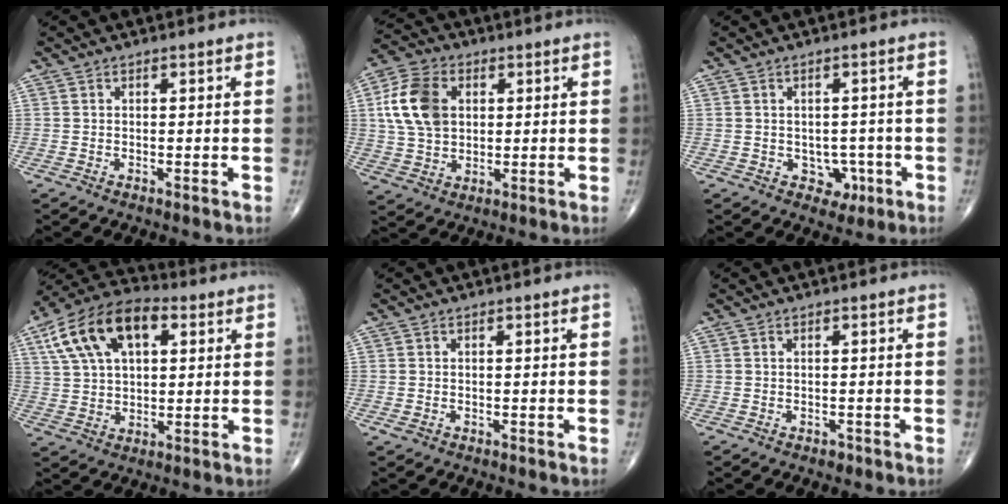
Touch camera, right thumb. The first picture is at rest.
{"total": 12.2, "force": [2.6, 8.6, 8.3], "torque": [-0.150, 0.005, 0.046]}
{"total": 4.1, "force": [-1.3, 3.4, 1.9], "torque": [0.003, 0.008, -0.011]}
{"total": 16.9, "force": [6.2, 9.4, 12.6], "torque": [-0.215, 0.015, 0.106]}
{"total": 0.9, "force": [-0.3, 0.7, 0.5], "torque": [-0.012, 0.002, -0.002]}
{"total": 0.8, "force": [-0.5, 0.5, 0.4], "torque": [-0.003, 0.000, -0.007]}